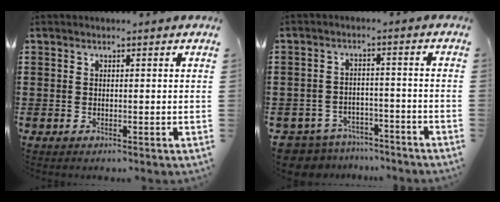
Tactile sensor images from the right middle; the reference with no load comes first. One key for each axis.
{"total": 4.6, "fx": -4.5, "fy": 0.9, "fz": 0.0, "tx": -0.028, "ty": -0.001, "tz": -0.101}